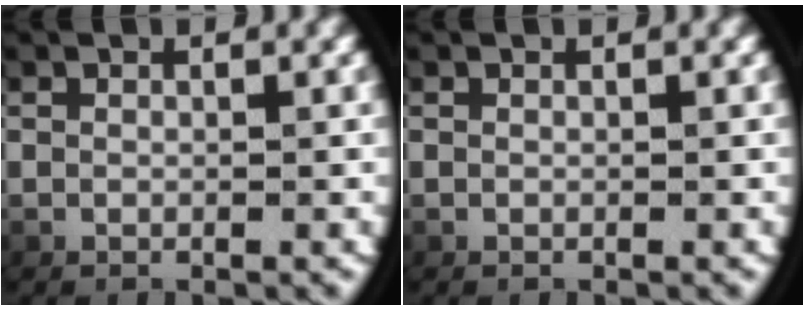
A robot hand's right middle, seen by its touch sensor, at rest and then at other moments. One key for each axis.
{"total": 0.0}